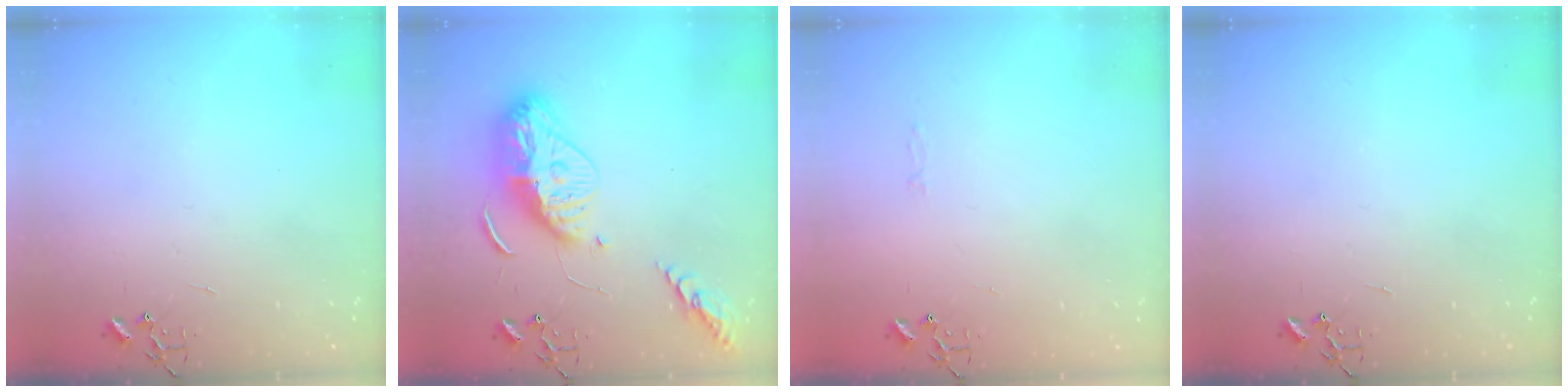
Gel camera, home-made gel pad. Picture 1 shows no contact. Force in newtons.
{"total": 16.9, "press": 16.8, "slide": 1.6}
{"total": 2.8, "press": 2.8, "slide": 0.4}
{"total": 0.0}